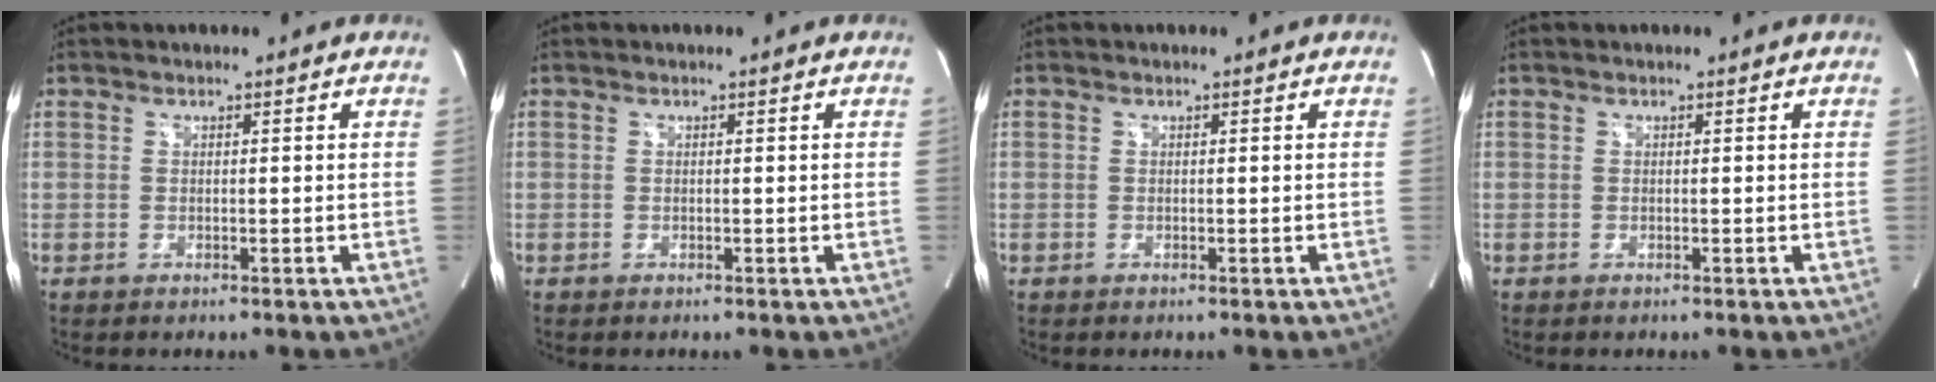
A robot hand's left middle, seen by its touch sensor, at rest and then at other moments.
{"total": 0.0}
{"total": 0.0}
{"total": 0.0}